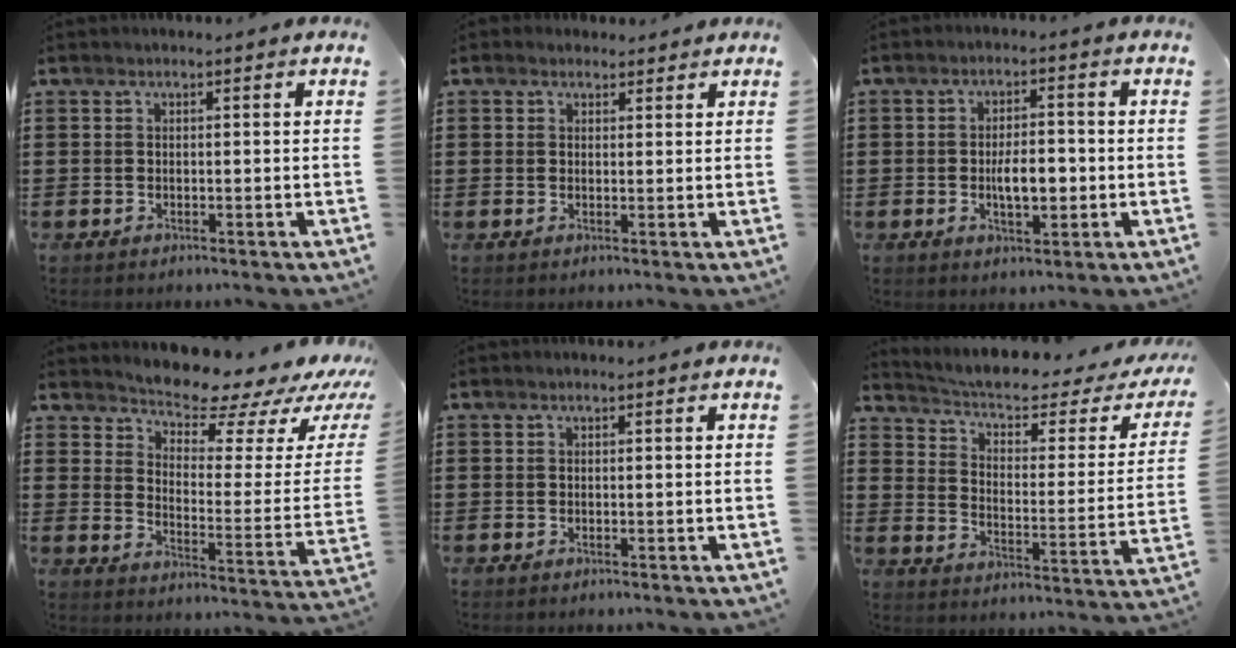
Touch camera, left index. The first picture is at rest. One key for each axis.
{"total": 1.6, "fx": 1.4, "fy": 0.9, "fz": 0.2, "tx": 0.001, "ty": 0.003, "tz": 0.025}
{"total": 5.2, "fx": -0.8, "fy": 2.3, "fz": 4.5, "tx": -0.066, "ty": -0.001, "tz": -0.020}
{"total": 7.7, "fx": 7.2, "fy": 1.3, "fz": 2.4, "tx": -0.052, "ty": -0.065, "tz": 0.118}
{"total": 0.0}
{"total": 4.5, "fx": 3.3, "fy": 0.6, "fz": 3.0, "tx": -0.076, "ty": -0.029, "tz": 0.048}